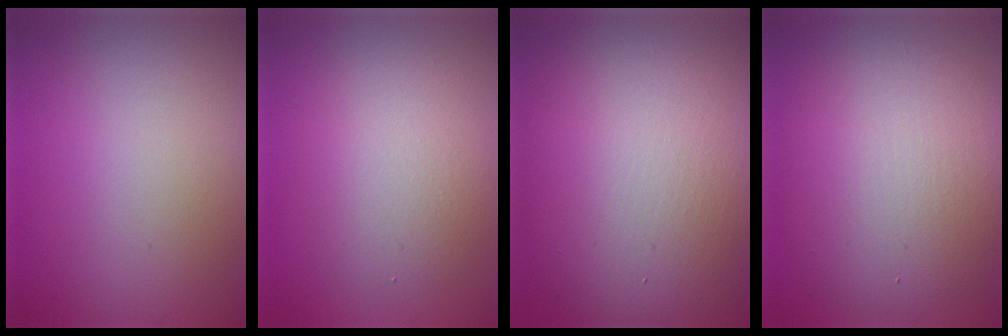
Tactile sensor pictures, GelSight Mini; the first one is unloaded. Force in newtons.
{"total": 4.6, "press": 4.5, "slide": 0.4}
{"total": 13.9, "press": 13.9, "slide": 1.1}
{"total": 9.4, "press": 9.3, "slide": 0.7}